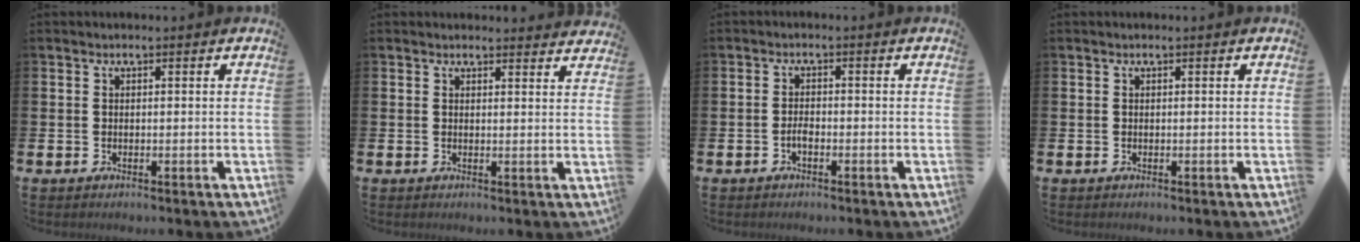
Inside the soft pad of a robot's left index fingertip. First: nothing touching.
{"total": 2.0, "force": [1.9, 0.3, -0.1], "torque": [0.012, -0.012, 0.033]}
{"total": 1.6, "force": [-0.8, 0.6, 1.3], "torque": [-0.017, -0.002, -0.017]}
{"total": 0.0}